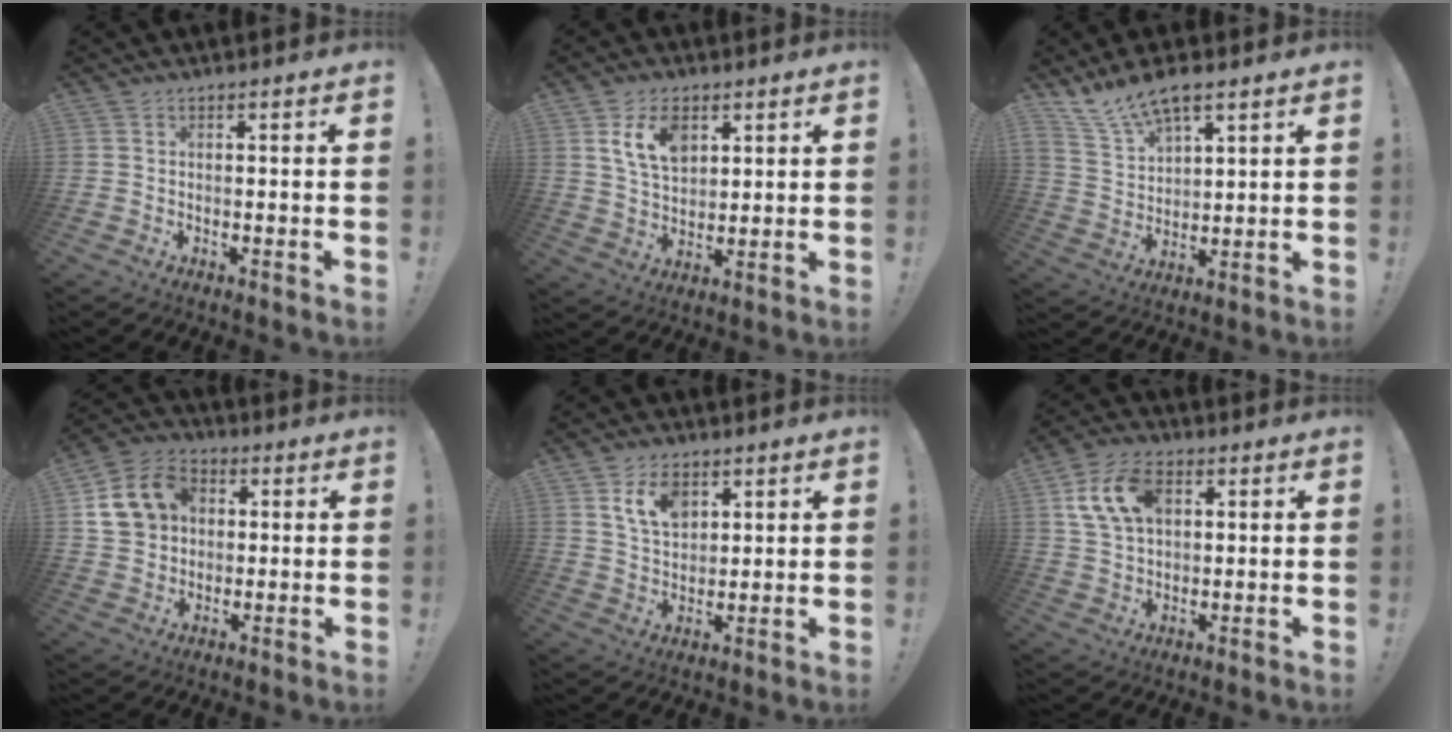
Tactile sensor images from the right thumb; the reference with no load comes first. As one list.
[{"total": 10.4, "force": [4.7, 6.8, 6.3], "torque": [-0.099, -0.011, 0.090]}, {"total": 10.4, "force": [8.2, 3.7, 5.2], "torque": [-0.104, -0.047, 0.156]}, {"total": 14.0, "force": [3.6, 11.8, 6.6], "torque": [-0.106, 0.004, 0.078]}, {"total": 9.4, "force": [5.1, 6.2, 4.7], "torque": [-0.075, -0.021, 0.098]}, {"total": 13.5, "force": [4.3, 8.8, 9.3], "torque": [-0.168, 0.005, 0.084]}]